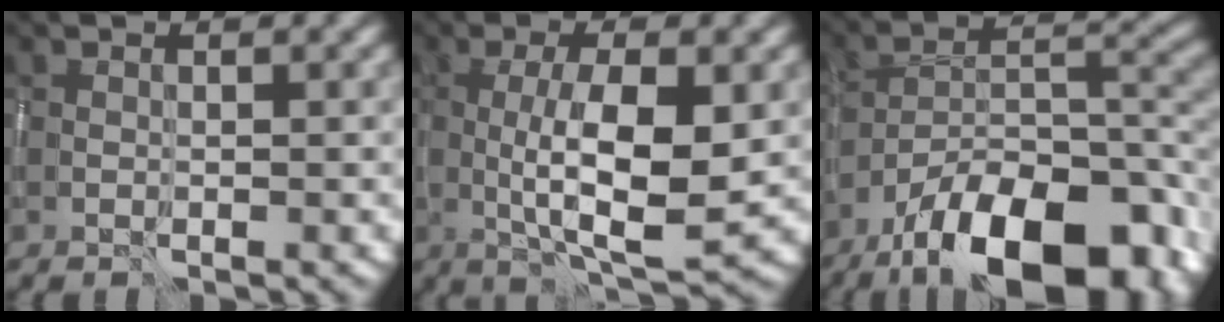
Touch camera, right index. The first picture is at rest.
{"total": 7.4, "force": [-0.5, 2.0, 7.1], "torque": [-0.119, -0.007, -0.004]}
{"total": 16.3, "force": [-11.3, 6.3, 9.9], "torque": [-0.170, -0.003, -0.169]}